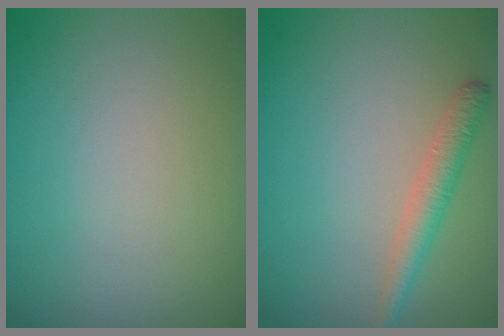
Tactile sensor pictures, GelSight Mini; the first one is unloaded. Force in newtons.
{"total": 2.2, "press": 2.2, "slide": 0.1}